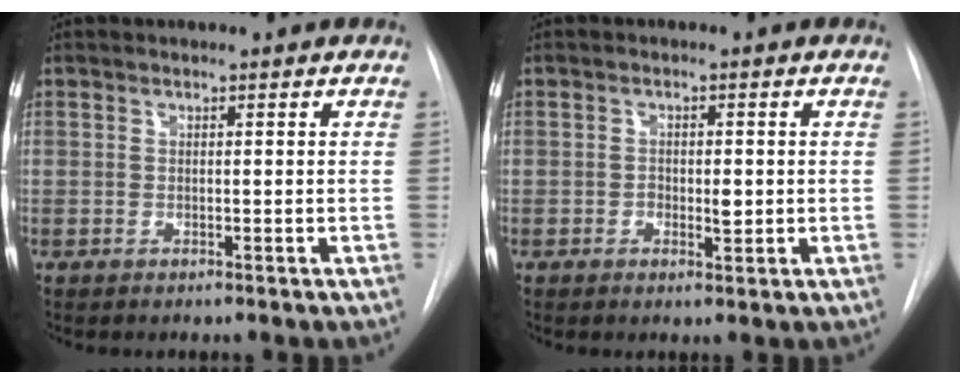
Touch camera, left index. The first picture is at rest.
{"total": 2.4, "force": [-1.2, 1.2, 1.7], "torque": [-0.023, -0.005, -0.015]}